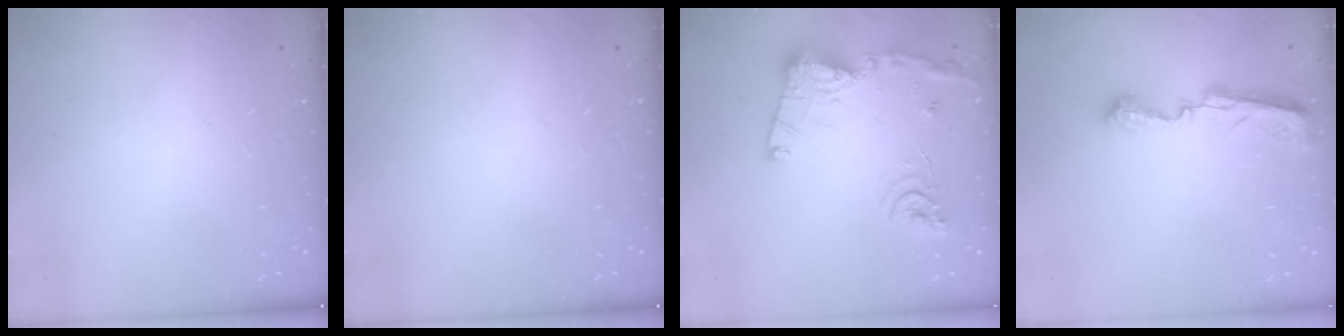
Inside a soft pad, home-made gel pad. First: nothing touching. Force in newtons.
{"total": 0.0}
{"total": 16.3, "press": 16.2, "slide": 1.5}
{"total": 8.9, "press": 8.9, "slide": 0.2}